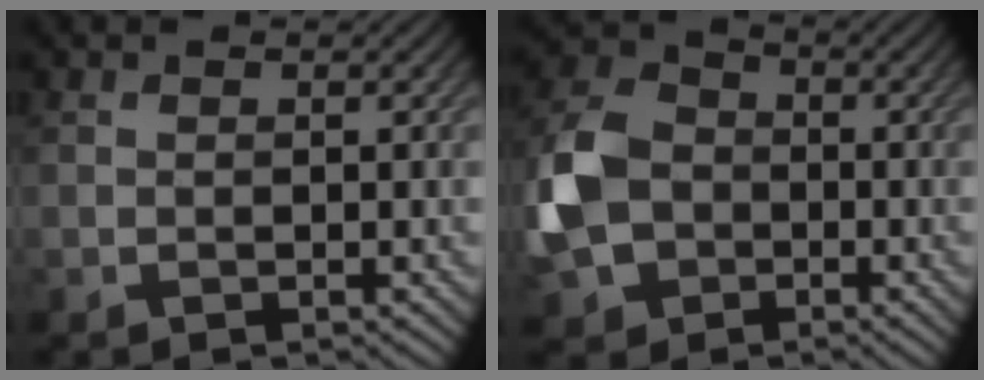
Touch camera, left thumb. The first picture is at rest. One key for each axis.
{"total": 10.2, "fx": -2.3, "fy": 8.0, "fz": 5.9, "tx": -0.157, "ty": -0.009, "tz": -0.058}